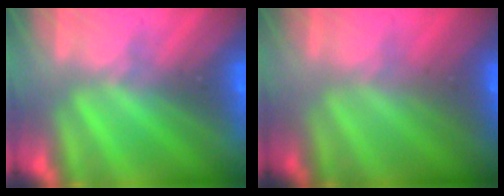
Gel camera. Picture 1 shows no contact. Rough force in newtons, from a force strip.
{"total": 2.4}